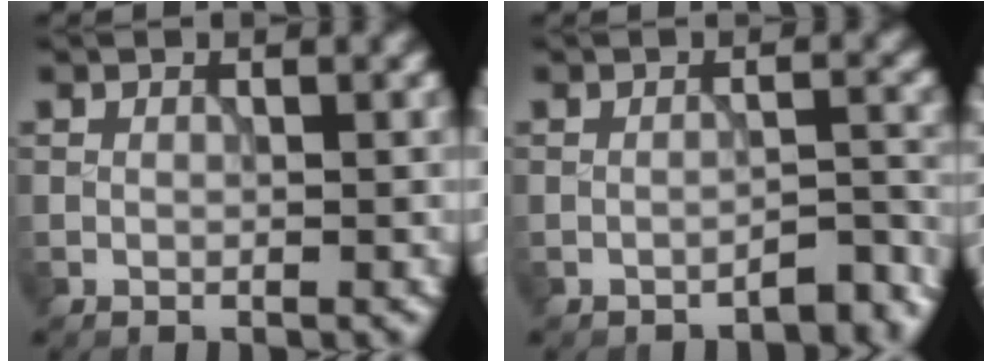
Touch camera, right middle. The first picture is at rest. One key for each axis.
{"total": 2.5, "fx": -2.3, "fy": 0.4, "fz": 1.0, "tx": -0.006, "ty": 0.009, "tz": -0.033}